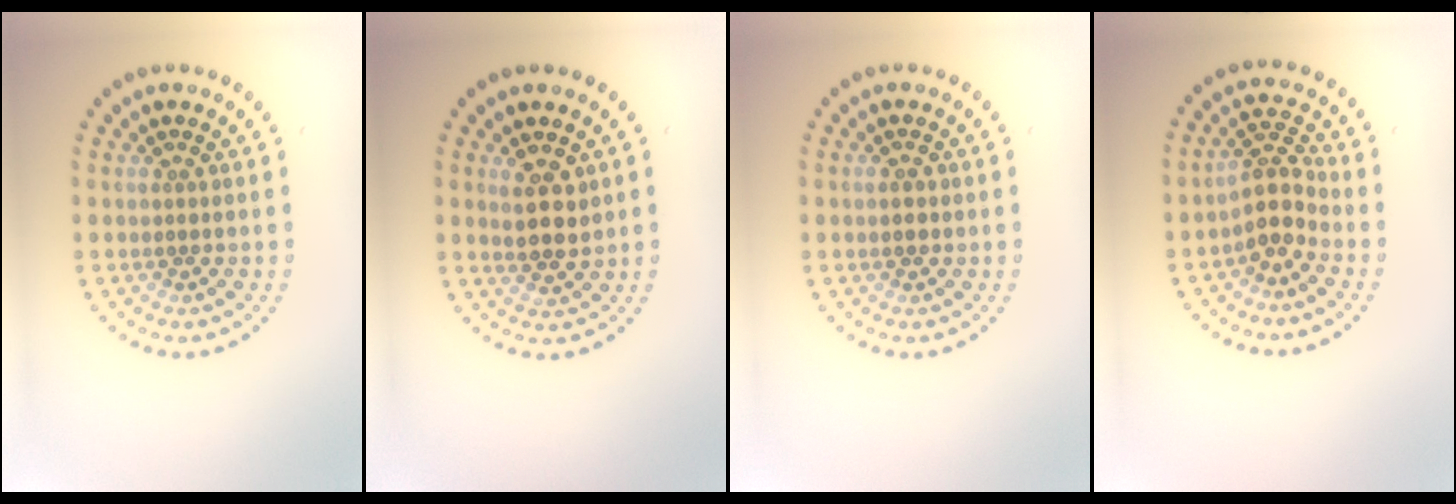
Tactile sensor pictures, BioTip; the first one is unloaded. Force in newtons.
{"total": 2.8, "press": 2.6, "slide": 1.0}
{"total": 1.5, "press": 1.4, "slide": 0.2}
{"total": 3.1, "press": 2.5, "slide": 1.9}